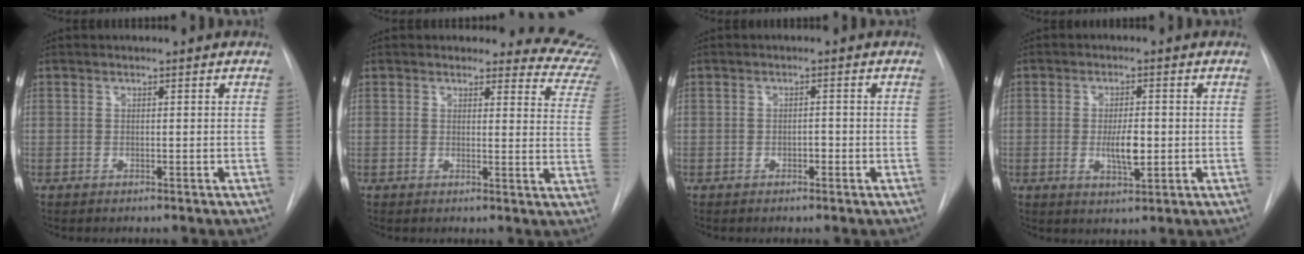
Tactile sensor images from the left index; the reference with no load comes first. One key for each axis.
{"total": 9.4, "fx": 9.2, "fy": 1.9, "fz": -0.2, "tx": 0.048, "ty": -0.097, "tz": 0.053}
{"total": 1.7, "fx": -1.4, "fy": 0.5, "fz": 0.7, "tx": -0.010, "ty": -0.002, "tz": -0.020}
{"total": 4.9, "fx": -1.5, "fy": 1.4, "fz": 4.5, "tx": -0.080, "ty": -0.010, "tz": -0.018}